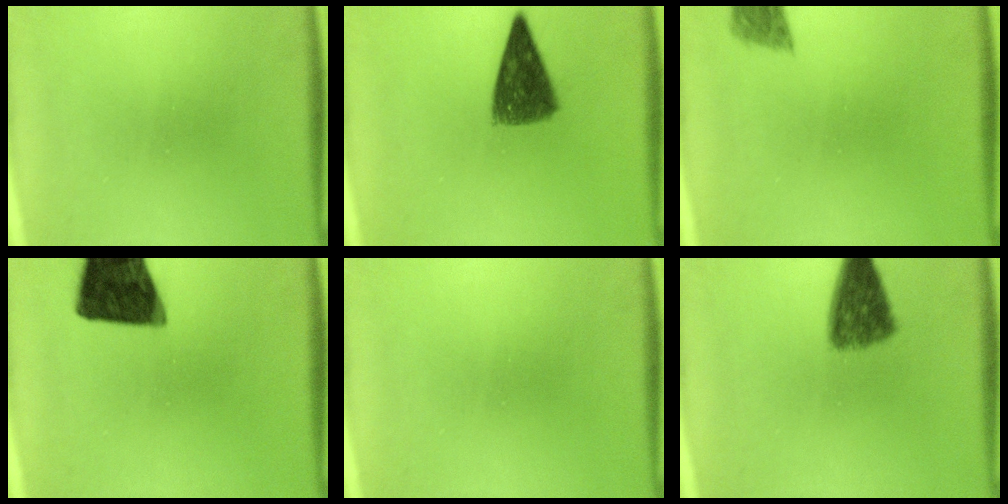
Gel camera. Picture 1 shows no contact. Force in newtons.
{"total": 8.4}
{"total": 2.7}
{"total": 15.0}
{"total": 0.0}
{"total": 7.2}